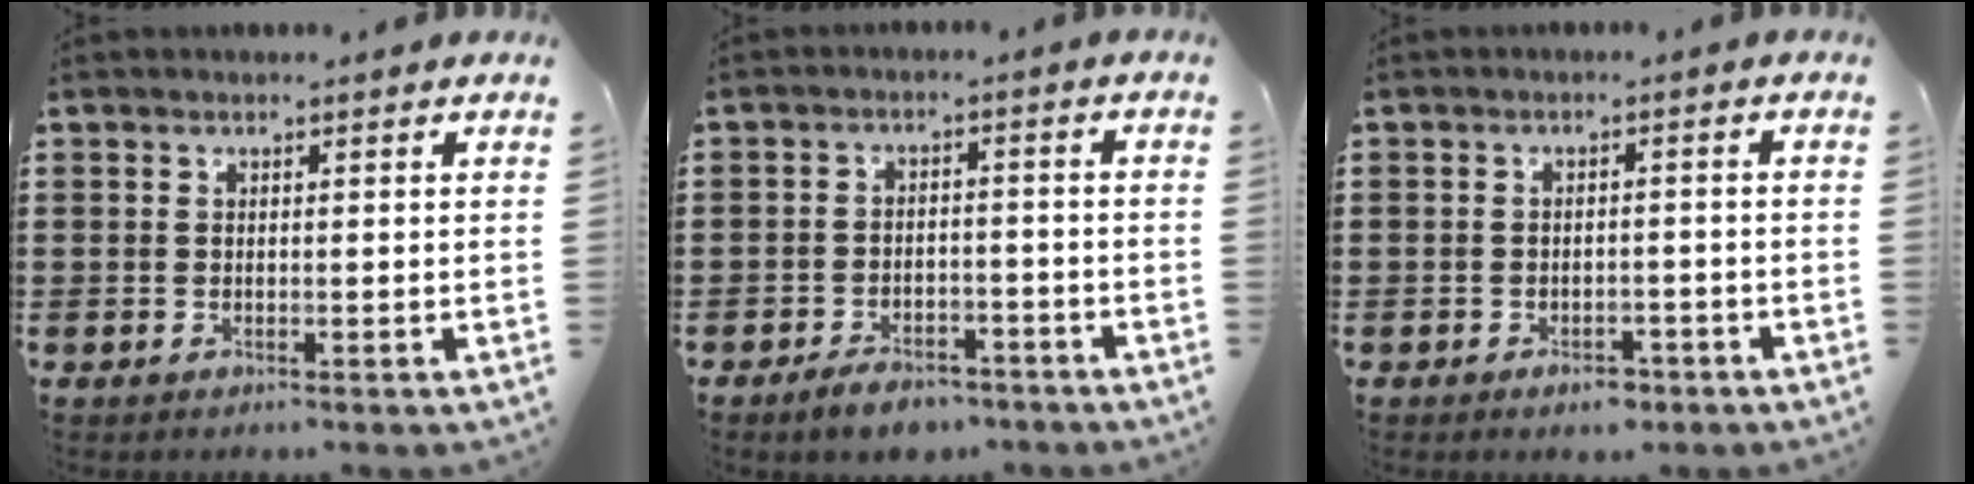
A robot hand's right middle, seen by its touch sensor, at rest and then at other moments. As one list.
[{"total": 3.9, "force": [-3.6, 1.2, 1.1], "torque": [-0.019, 0.011, -0.070]}, {"total": 2.2, "force": [-1.8, 1.1, 0.8], "torque": [-0.020, 0.002, -0.036]}]